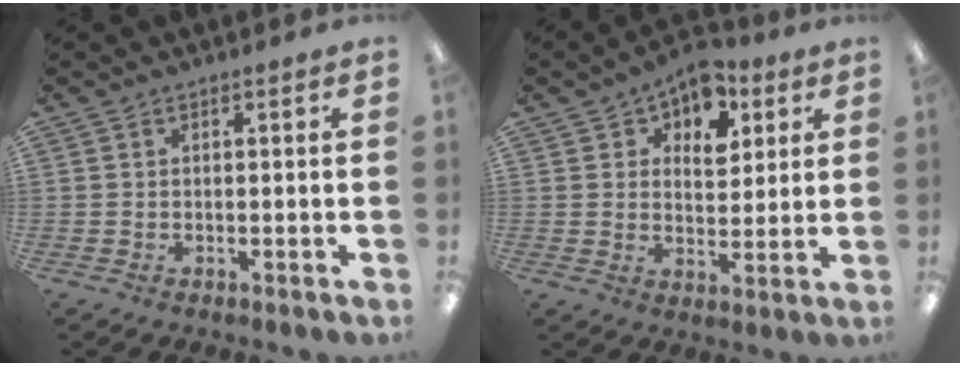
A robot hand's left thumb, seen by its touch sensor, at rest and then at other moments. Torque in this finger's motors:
{"motor_torque": [0.34, 0.31, 0.10, -0.17, 0.04]}